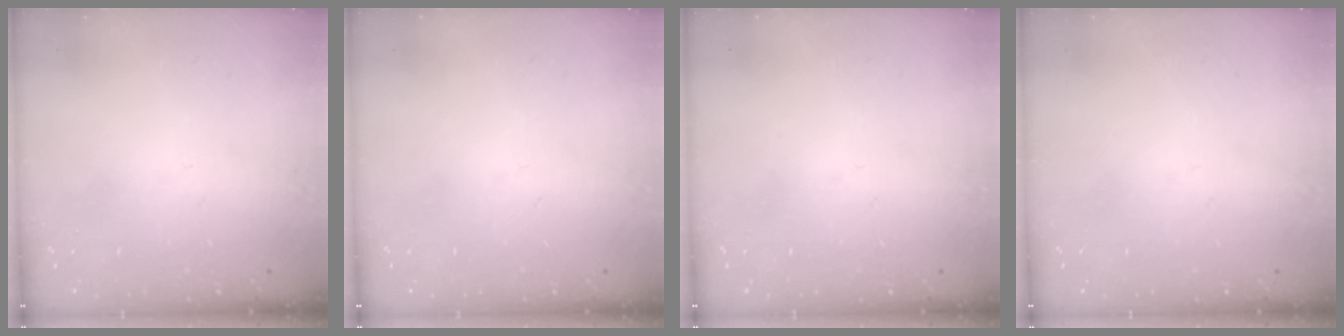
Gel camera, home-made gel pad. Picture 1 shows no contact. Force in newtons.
{"total": 0.0}
{"total": 0.0}
{"total": 0.0}